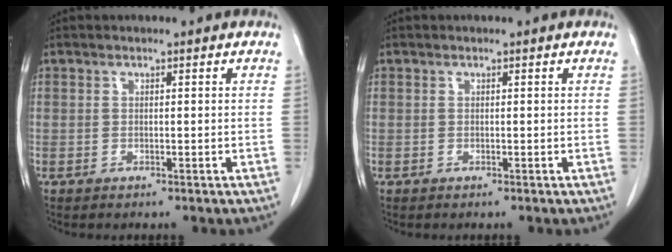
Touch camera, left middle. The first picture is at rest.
{"total": 0.0}